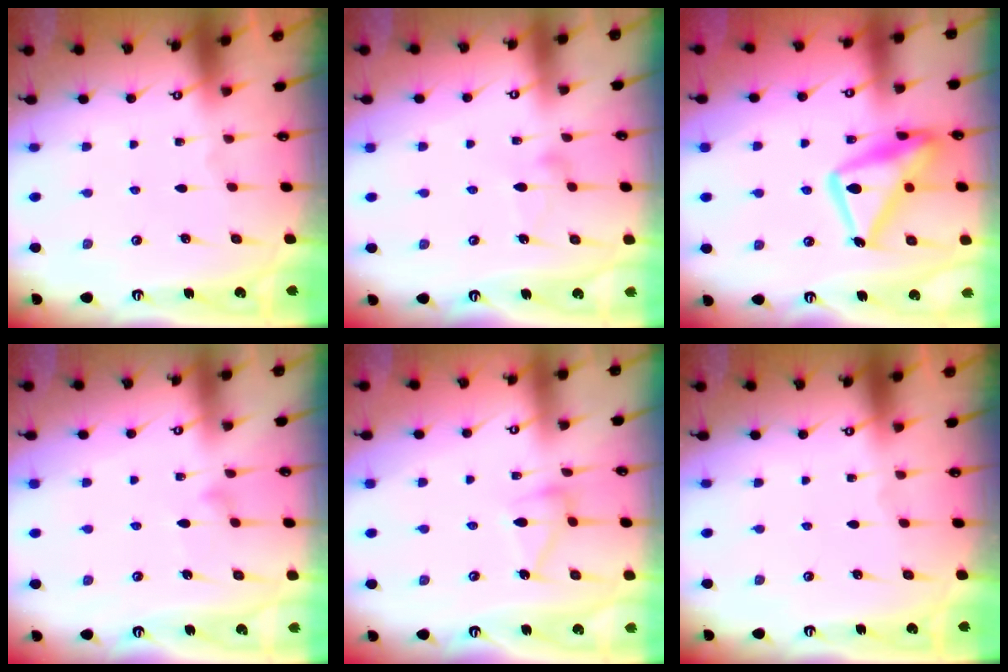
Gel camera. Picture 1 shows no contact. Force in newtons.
{"total": 6.4, "press": 6.4, "slide": 0.2}
{"total": 18.8, "press": 18.7, "slide": 1.6}
{"total": 8.1, "press": 8.1, "slide": 0.5}
{"total": 10.1, "press": 10.1, "slide": 0.3}
{"total": 0.0}